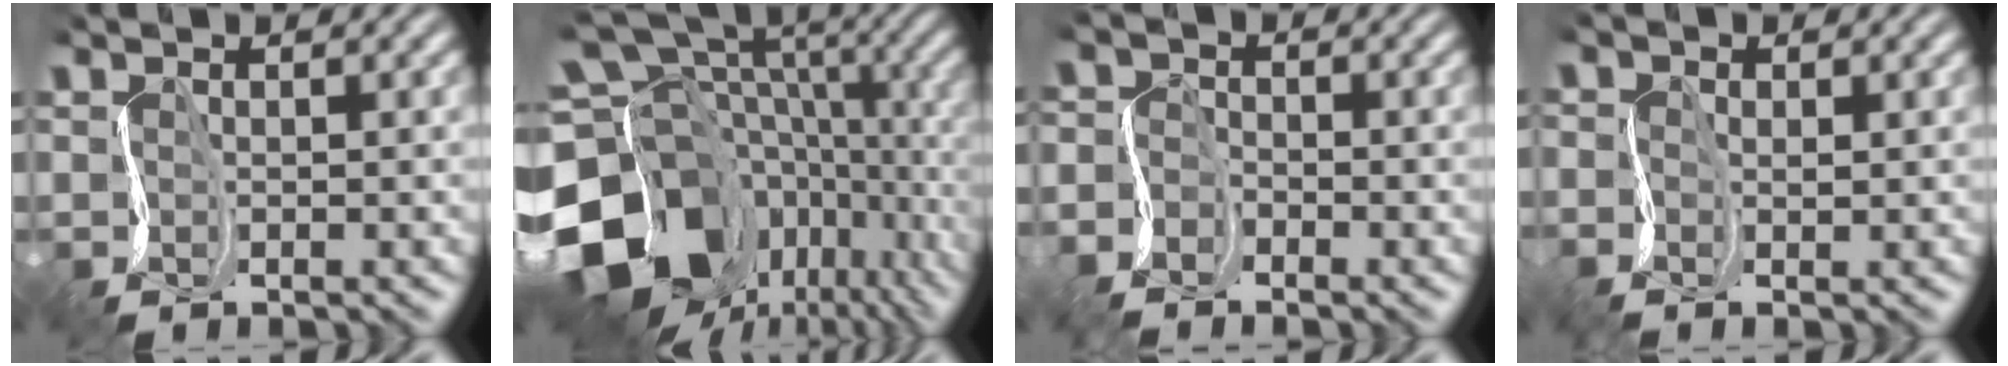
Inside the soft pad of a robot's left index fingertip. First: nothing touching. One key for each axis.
{"total": 19.8, "fx": -8.0, "fy": 14.4, "fz": 11.0, "tx": -0.224, "ty": -0.012, "tz": -0.083}
{"total": 3.0, "fx": -2.8, "fy": 1.0, "fz": 0.0, "tx": -0.007, "ty": -0.003, "tz": -0.062}
{"total": 1.0, "fx": -0.9, "fy": 0.2, "fz": 0.3, "tx": -0.009, "ty": -0.004, "tz": -0.019}